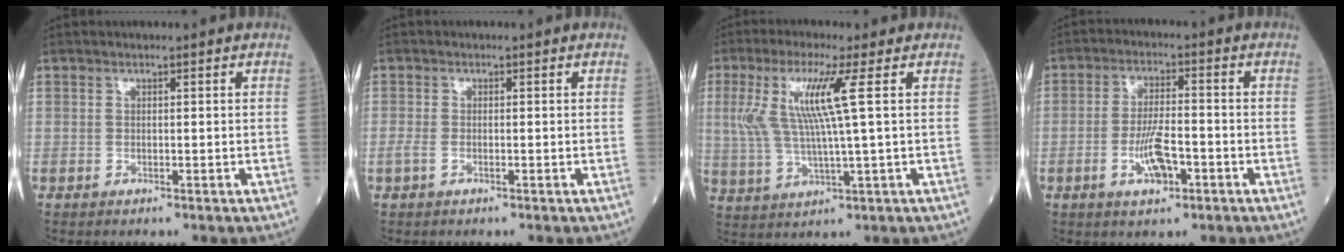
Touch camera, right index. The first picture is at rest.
{"total": 1.3, "force": [-0.6, 0.6, 1.1], "torque": [-0.033, -0.003, -0.011]}
{"total": 9.1, "force": [2.3, -0.4, 8.8], "torque": [-0.197, 0.005, 0.047]}
{"total": 6.2, "force": [-2.3, 1.9, 5.4], "torque": [-0.105, 0.001, -0.040]}